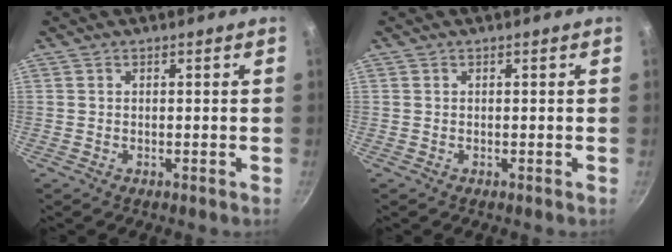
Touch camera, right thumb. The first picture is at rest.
{"total": 0.0}